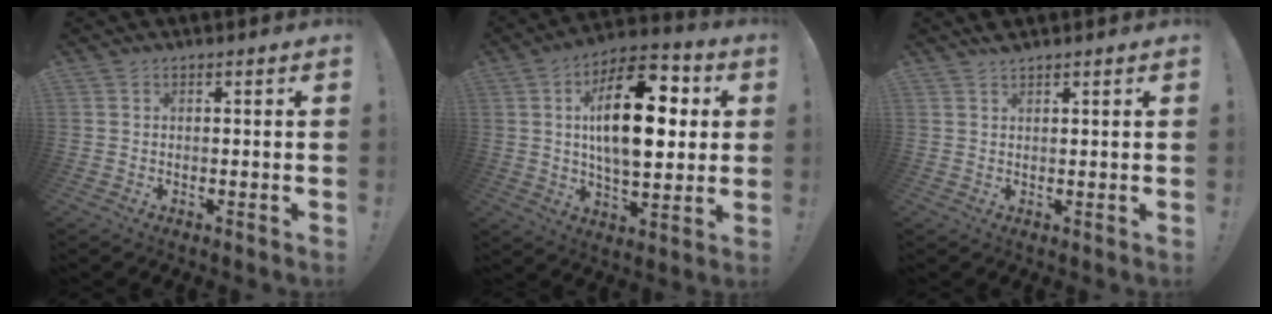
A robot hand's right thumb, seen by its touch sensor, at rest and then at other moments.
{"total": 22.7, "force": [4.4, 10.9, 19.5], "torque": [-0.306, -0.001, 0.064]}
{"total": 1.6, "force": [1.5, 0.0, 0.6], "torque": [-0.006, -0.009, 0.025]}